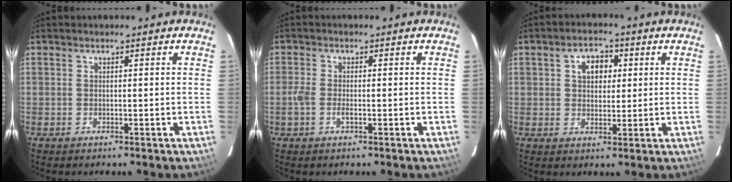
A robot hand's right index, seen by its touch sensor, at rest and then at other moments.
{"total": 3.0, "force": [-0.9, 1.3, 2.5], "torque": [-0.057, -0.002, -0.020]}
{"total": 5.5, "force": [1.7, 3.9, 3.4], "torque": [-0.053, 0.020, 0.029]}